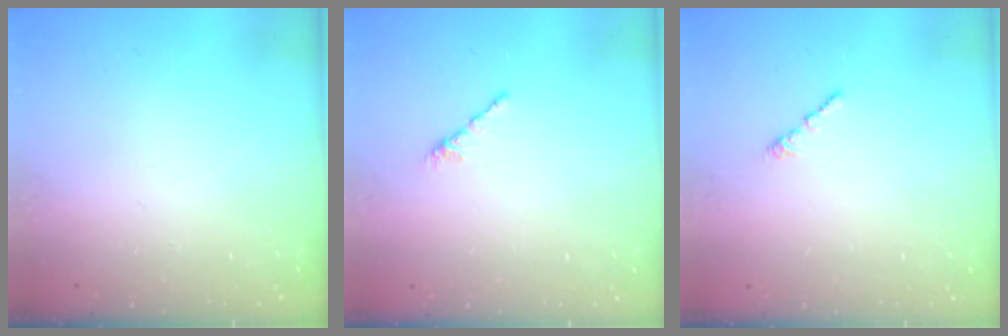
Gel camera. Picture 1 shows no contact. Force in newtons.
{"total": 2.1, "press": 2.0, "slide": 0.7}
{"total": 0.7, "press": 0.6, "slide": 0.4}